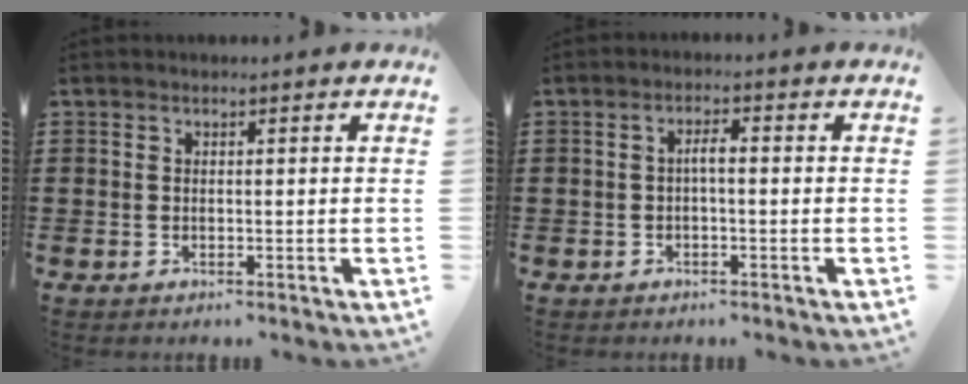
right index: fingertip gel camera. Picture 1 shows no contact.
{"total": 2.1, "force": [-0.4, 0.5, 2.0], "torque": [-0.037, 0.003, -0.009]}